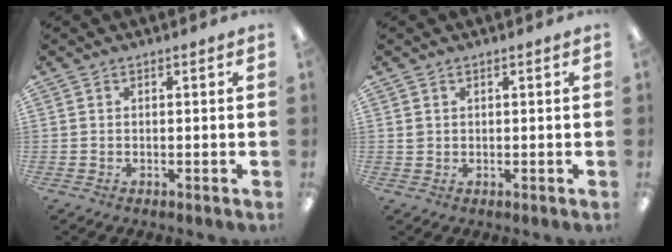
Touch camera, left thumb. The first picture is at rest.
{"total": 1.0, "force": [0.5, 0.9, 0.3], "torque": [-0.008, 0.002, 0.009]}